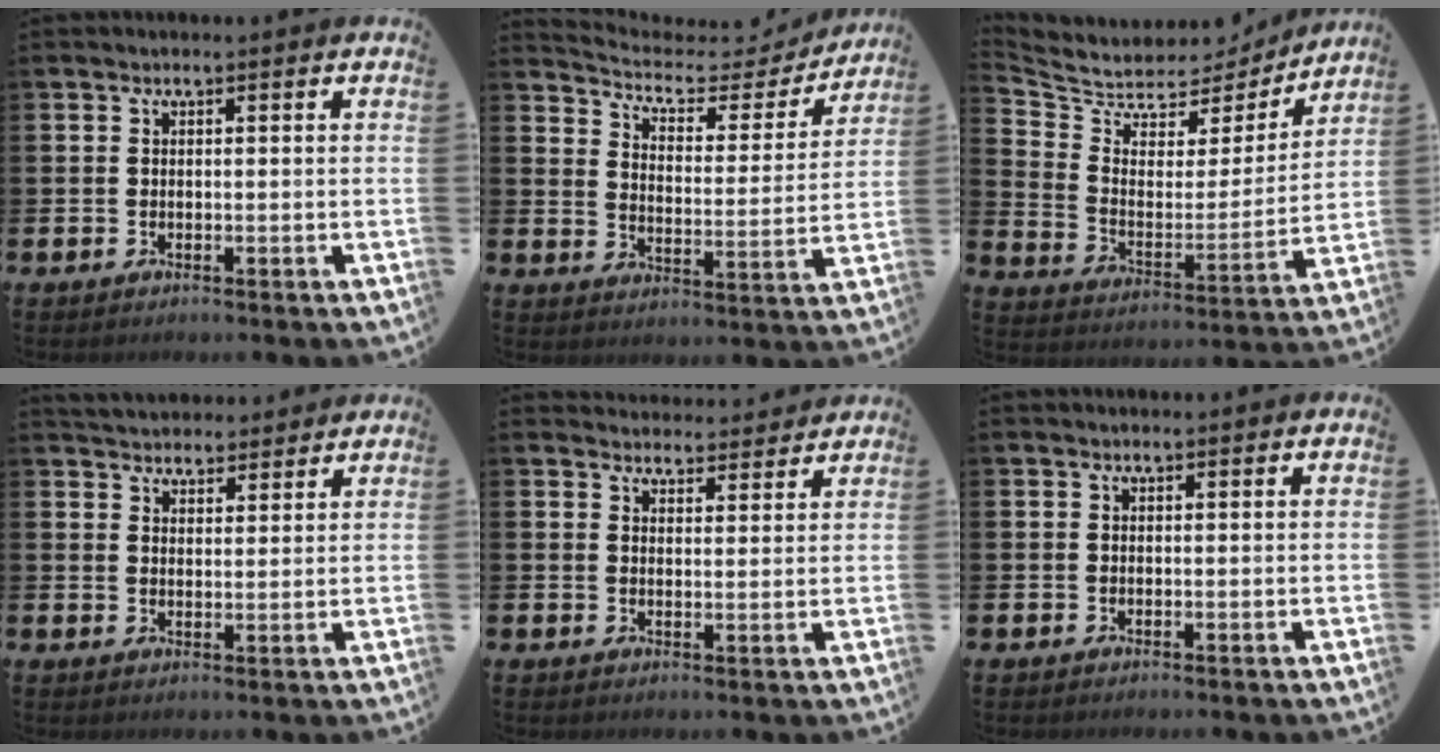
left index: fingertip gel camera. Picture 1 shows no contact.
{"total": 5.0, "force": [4.3, 2.3, 1.5], "torque": [-0.055, -0.035, 0.062]}
{"total": 5.9, "force": [5.5, 2.2, 0.1], "torque": [-0.048, -0.053, 0.090]}
{"total": 4.2, "force": [4.1, 0.9, -0.3], "torque": [-0.007, -0.019, 0.076]}
{"total": 3.8, "force": [3.7, 0.7, -0.3], "torque": [-0.004, -0.020, 0.068]}
{"total": 0.0}